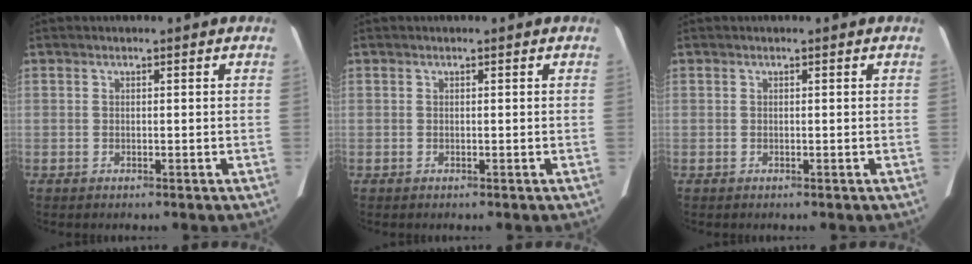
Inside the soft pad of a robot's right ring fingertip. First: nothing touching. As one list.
[{"total": 0.0}, {"total": 0.0}]